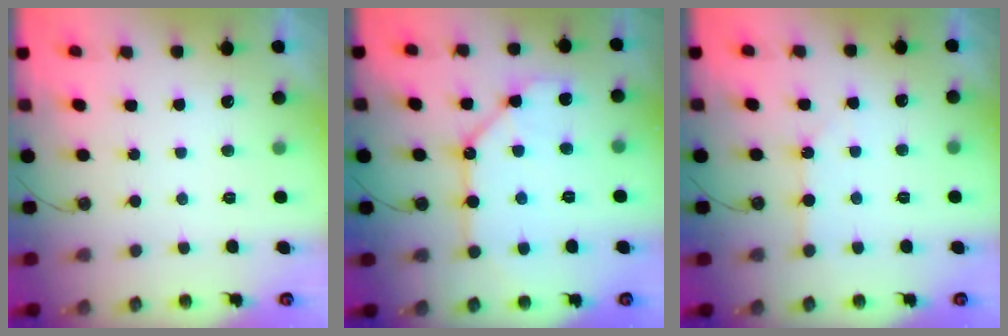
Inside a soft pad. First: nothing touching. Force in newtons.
{"total": 12.1, "press": 12.1, "slide": 0.4}
{"total": 2.5, "press": 2.5, "slide": 0.4}